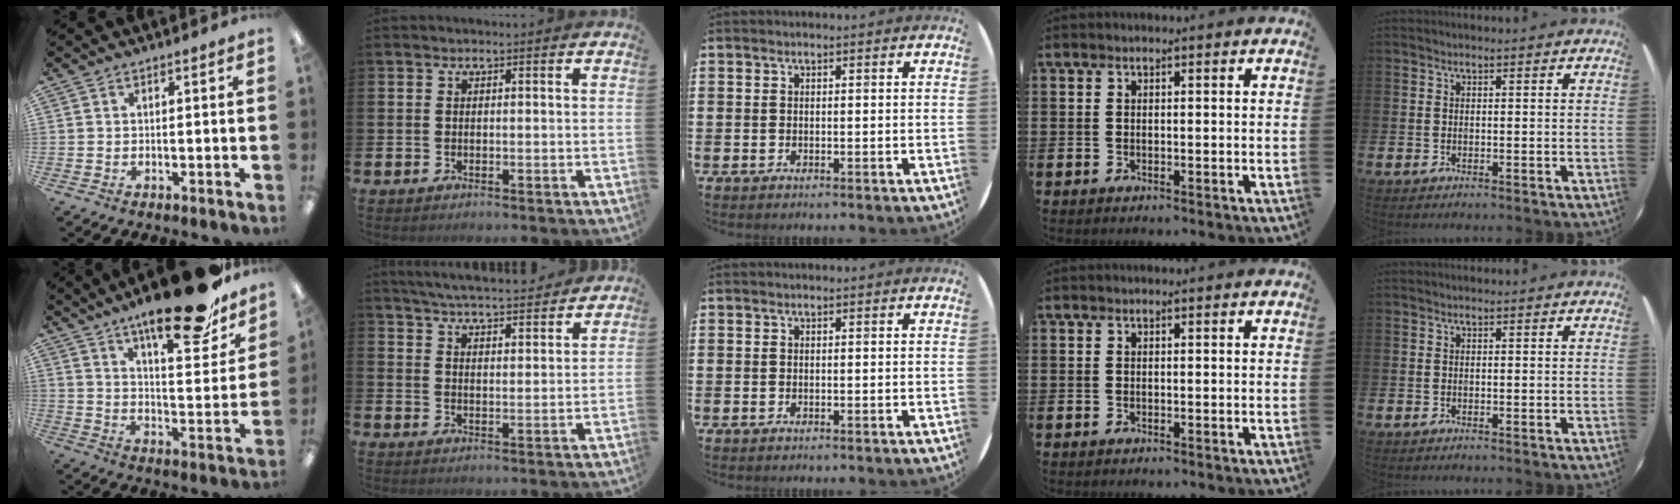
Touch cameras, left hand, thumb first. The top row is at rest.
{"thumb": {"total": 22.1, "force": [16.6, 5.8, 13.4], "torque": [-0.199, -0.107, 0.269]}, "index": {"total": 5.7, "force": [5.6, 0.3, 0.8], "torque": [-0.031, -0.040, 0.099]}}